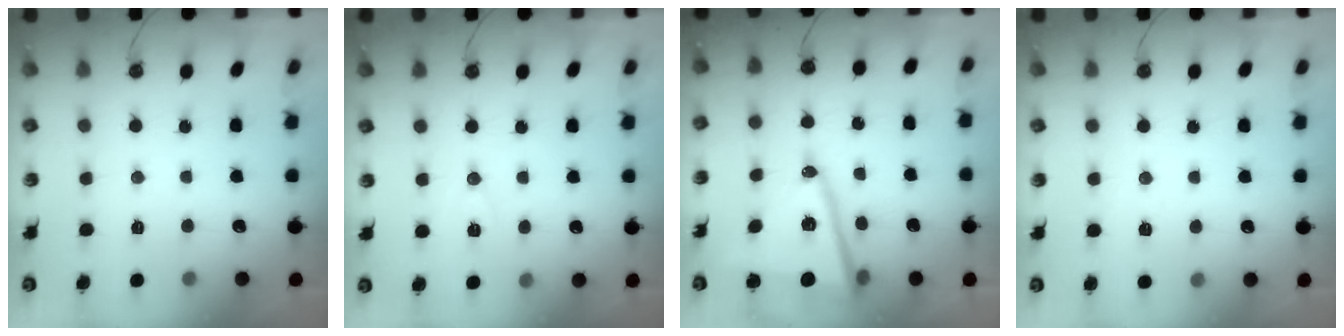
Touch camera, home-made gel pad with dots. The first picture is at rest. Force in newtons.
{"total": 5.8, "press": 3.9, "slide": 4.3}
{"total": 15.0, "press": 14.9, "slide": 1.8}
{"total": 5.1, "press": 4.0, "slide": 3.2}